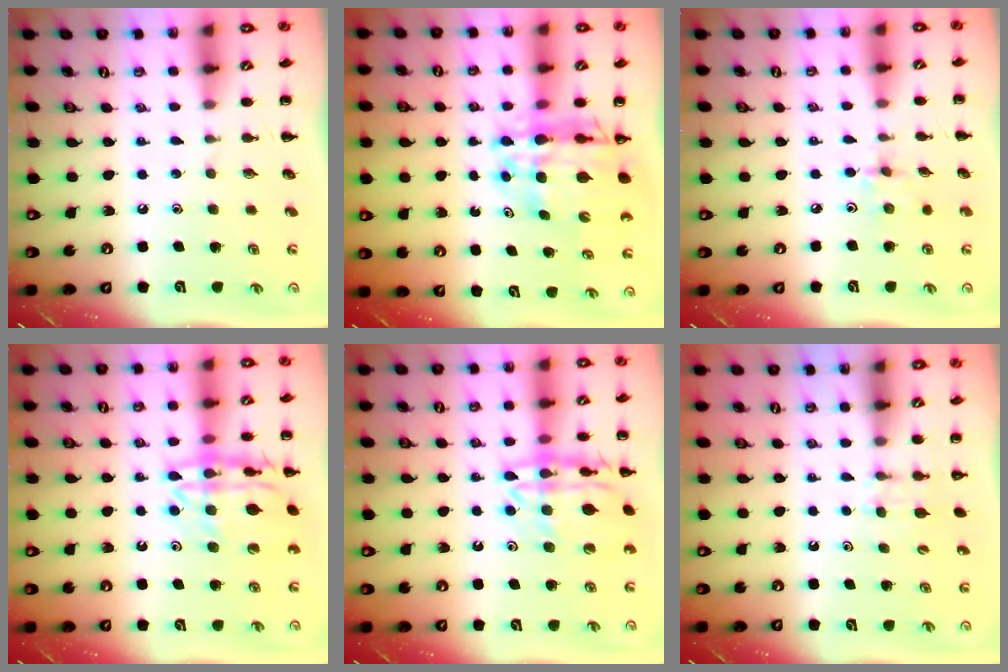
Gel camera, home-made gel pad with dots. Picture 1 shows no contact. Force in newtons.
{"total": 14.9, "press": 14.4, "slide": 4.1}
{"total": 2.4, "press": 2.3, "slide": 0.8}
{"total": 17.7, "press": 17.6, "slide": 2.0}
{"total": 17.7, "press": 17.6, "slide": 2.0}
{"total": 4.0, "press": 3.8, "slide": 1.4}